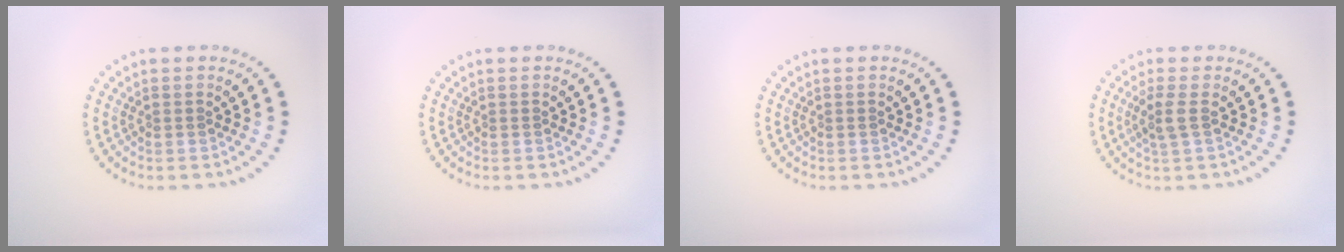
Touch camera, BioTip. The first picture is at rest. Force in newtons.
{"total": 0.0}
{"total": 0.0}
{"total": 1.7, "press": 1.4, "slide": 0.9}